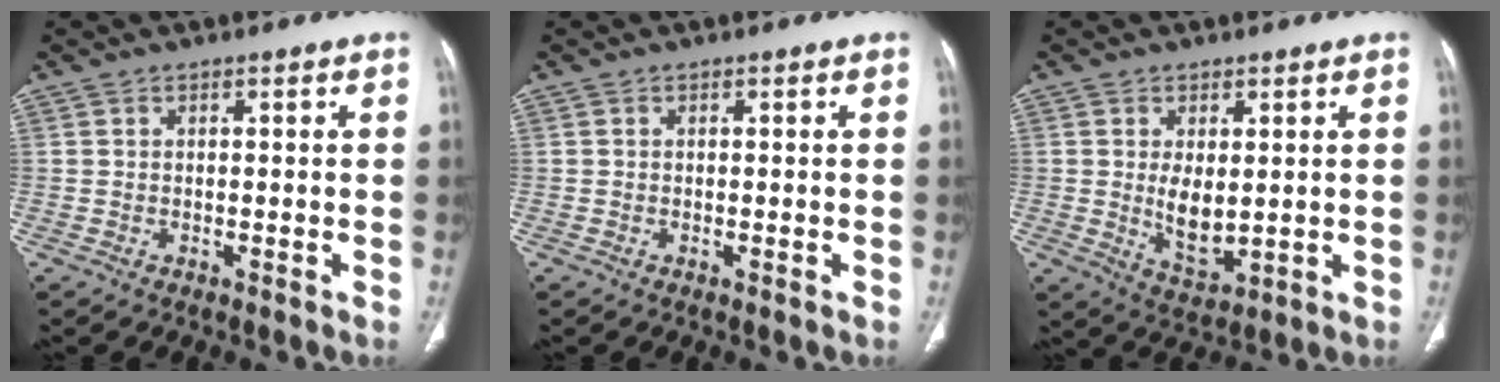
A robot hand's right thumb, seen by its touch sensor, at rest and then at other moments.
{"total": 0.0}
{"total": 6.5, "force": [0.4, 3.4, 5.5], "torque": [-0.083, -0.018, 0.022]}